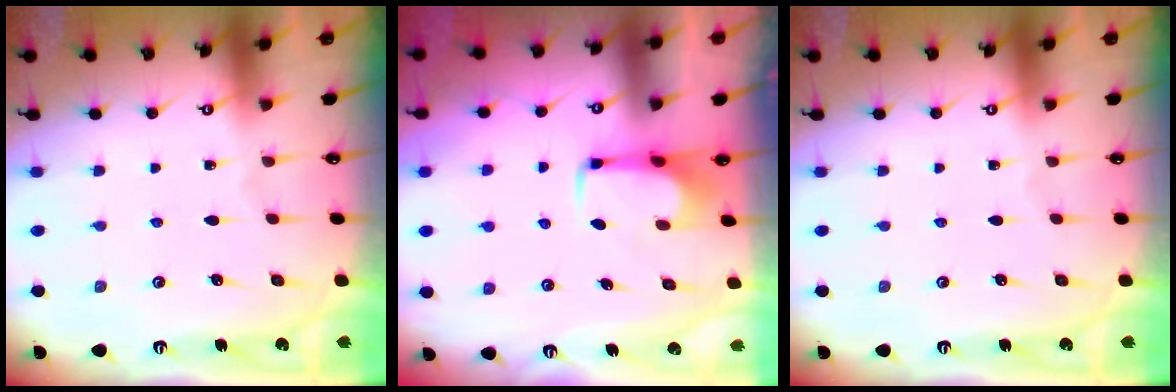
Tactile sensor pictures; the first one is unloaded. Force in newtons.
{"total": 1.5, "press": 1.5, "slide": 0.4}
{"total": 0.0}